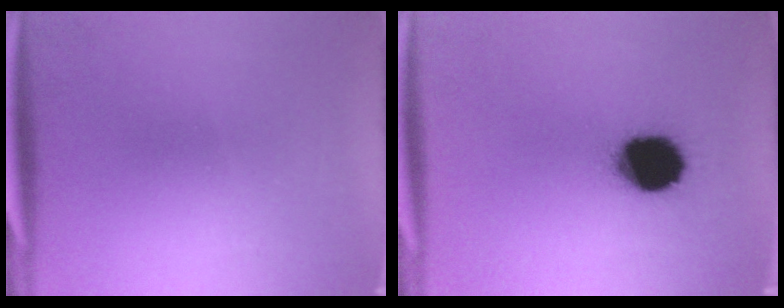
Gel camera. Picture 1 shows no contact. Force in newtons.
{"total": 16.7}